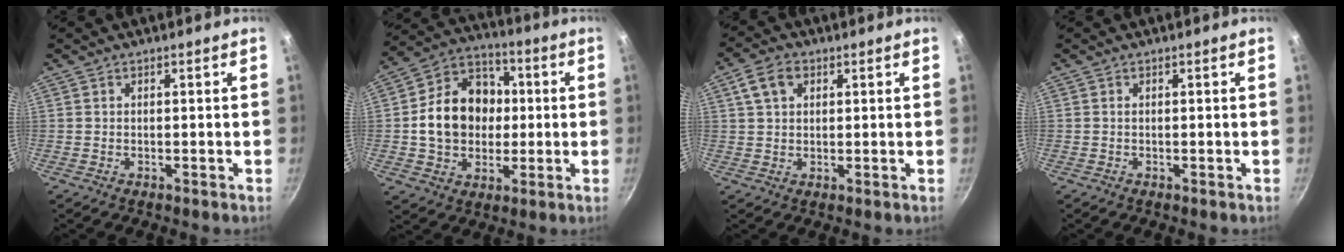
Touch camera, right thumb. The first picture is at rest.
{"total": 16.2, "force": [0.3, 13.0, 9.6], "torque": [-0.129, 0.030, -0.001]}
{"total": 6.1, "force": [2.3, 4.2, 3.7], "torque": [-0.059, 0.004, 0.039]}
{"total": 0.0}